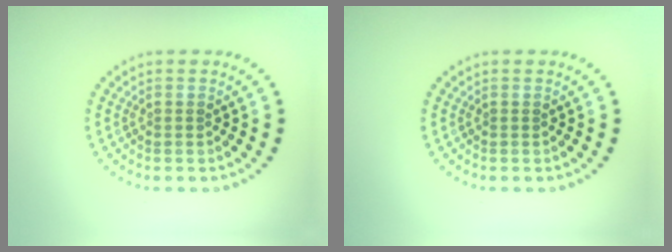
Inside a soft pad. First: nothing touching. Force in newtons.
{"total": 0.0}